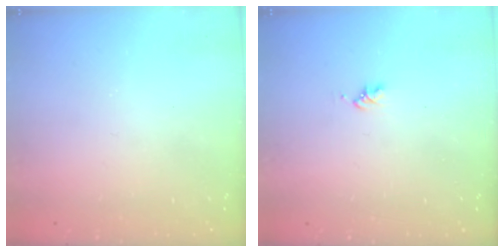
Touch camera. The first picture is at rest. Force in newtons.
{"total": 1.6, "press": 1.6, "slide": 0.3}